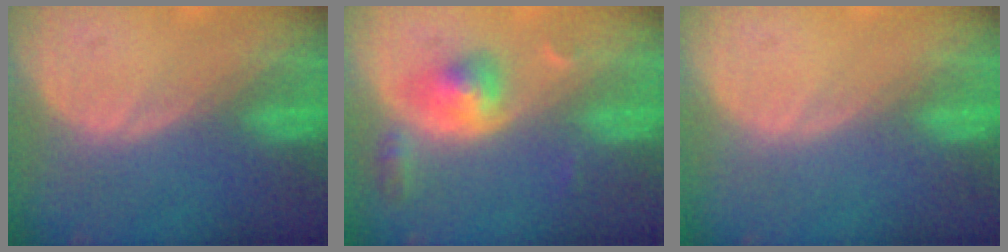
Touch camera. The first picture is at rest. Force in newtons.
{"total": 5.2, "press": 4.9, "slide": 1.8}
{"total": 0.0}